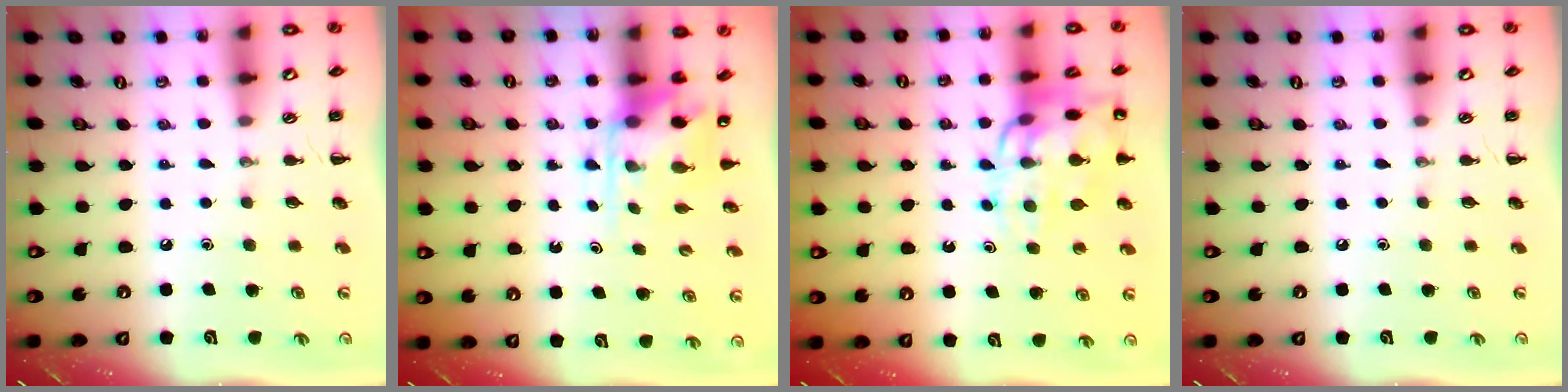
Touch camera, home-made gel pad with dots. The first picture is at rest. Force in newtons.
{"total": 5.0, "press": 4.9, "slide": 0.8}
{"total": 14.8, "press": 14.6, "slide": 2.0}
{"total": 0.0}